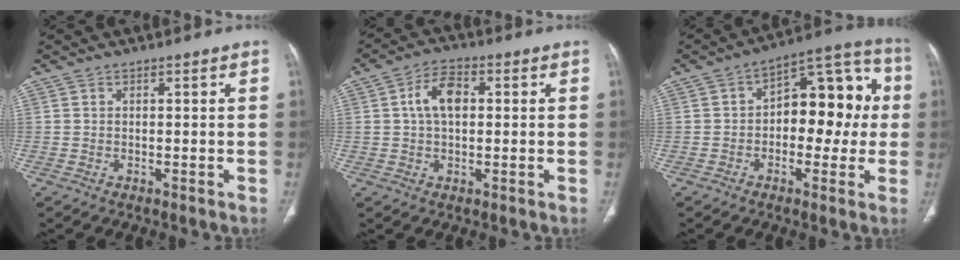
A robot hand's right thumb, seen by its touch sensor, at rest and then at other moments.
{"total": 6.9, "force": [1.1, 4.1, 5.4], "torque": [-0.095, 0.014, 0.016]}
{"total": 15.4, "force": [0.3, 9.1, 12.4], "torque": [-0.114, 0.048, -0.006]}